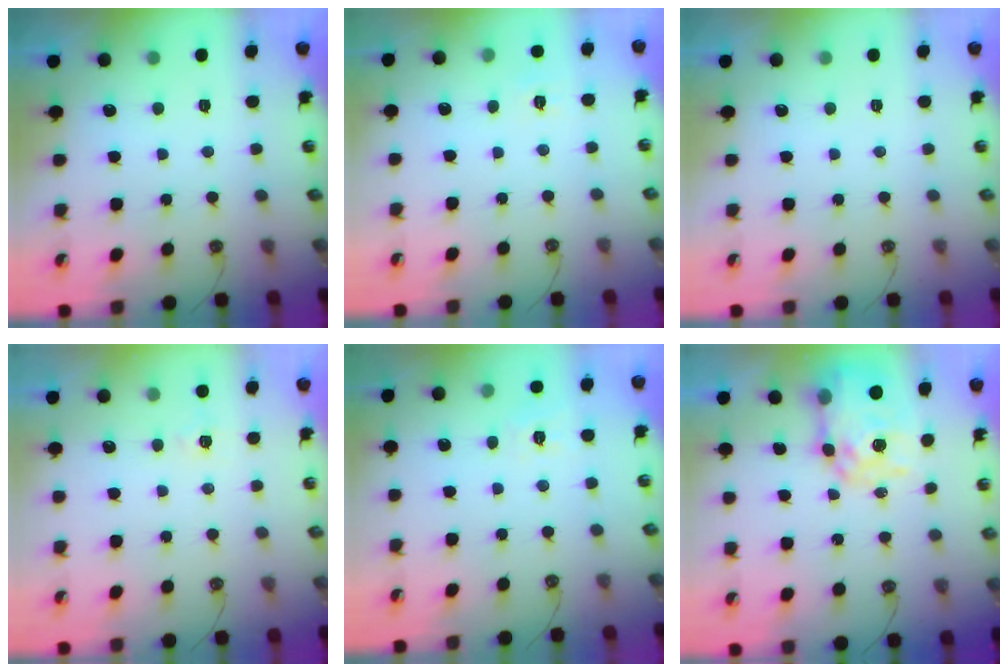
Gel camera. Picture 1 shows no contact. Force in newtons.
{"total": 5.5, "press": 5.4, "slide": 0.7}
{"total": 0.0}
{"total": 4.3, "press": 4.2, "slide": 0.7}
{"total": 6.3, "press": 6.3, "slide": 0.7}
{"total": 11.8, "press": 11.7, "slide": 1.0}